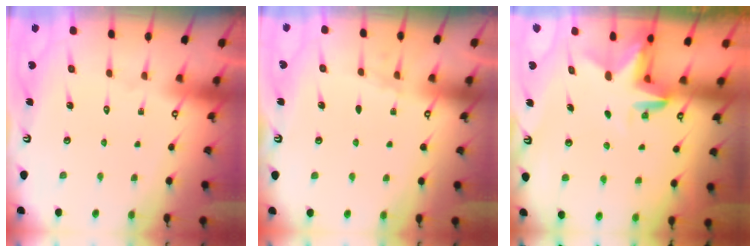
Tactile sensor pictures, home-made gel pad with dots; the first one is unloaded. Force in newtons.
{"total": 2.2, "press": 1.4, "slide": 1.7}
{"total": 3.2, "press": 3.2, "slide": 0.3}